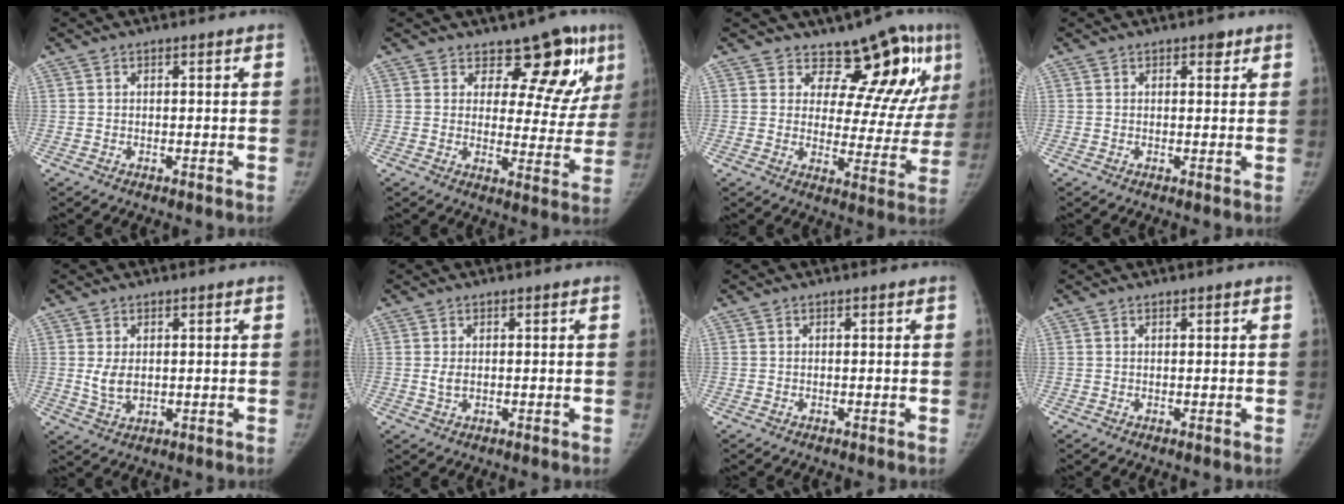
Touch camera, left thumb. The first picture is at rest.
{"total": 12.6, "force": [7.8, 6.9, 7.1], "torque": [-0.029, -0.044, 0.097]}
{"total": 15.3, "force": [9.3, 7.4, 9.6], "torque": [-0.064, -0.062, 0.119]}
{"total": 1.7, "force": [1.1, 0.9, 0.9], "torque": [-0.001, -0.004, 0.012]}
{"total": 4.4, "force": [0.6, 2.7, 3.3], "torque": [-0.058, -0.010, 0.019]}
{"total": 1.9, "force": [0.3, 1.1, 1.6], "torque": [-0.032, -0.002, 0.008]}
{"total": 0.0}
{"total": 0.6, "force": [0.4, 0.1, 0.4], "torque": [-0.007, -0.001, 0.007]}